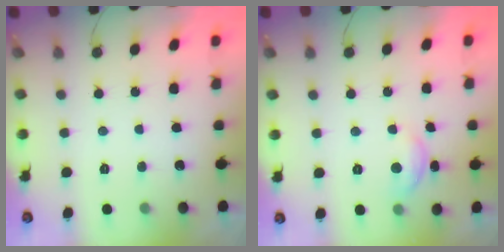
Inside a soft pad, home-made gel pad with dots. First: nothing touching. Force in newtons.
{"total": 7.3, "press": 7.2, "slide": 0.5}